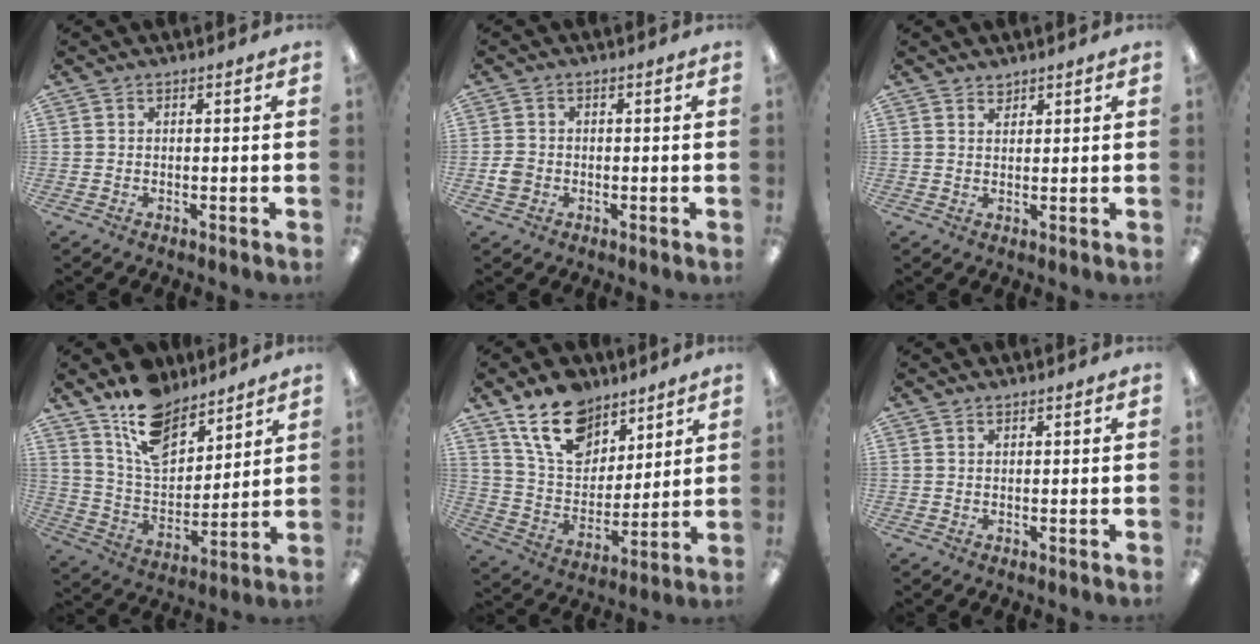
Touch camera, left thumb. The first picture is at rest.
{"total": 2.9, "force": [-0.6, 2.5, 1.3], "torque": [-0.021, 0.006, -0.011]}
{"total": 1.9, "force": [1.7, 0.8, 0.2], "torque": [0.003, -0.006, 0.031]}
{"total": 14.5, "force": [11.0, 7.3, 5.9], "torque": [-0.116, -0.065, 0.208]}
{"total": 17.3, "force": [11.7, 10.1, 7.8], "torque": [-0.145, -0.053, 0.220]}
{"total": 0.6, "force": [0.6, 0.1, 0.1], "torque": [-0.002, 0.001, 0.011]}